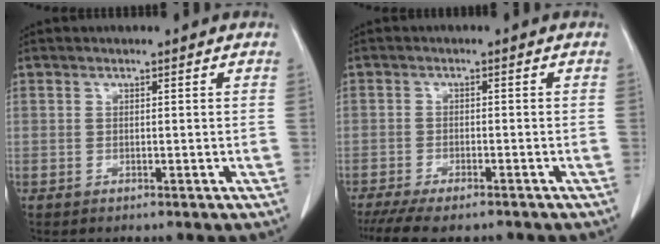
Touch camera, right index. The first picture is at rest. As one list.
[{"total": 9.9, "force": [-8.2, 2.5, 5.0], "torque": [-0.075, -0.010, -0.124]}]